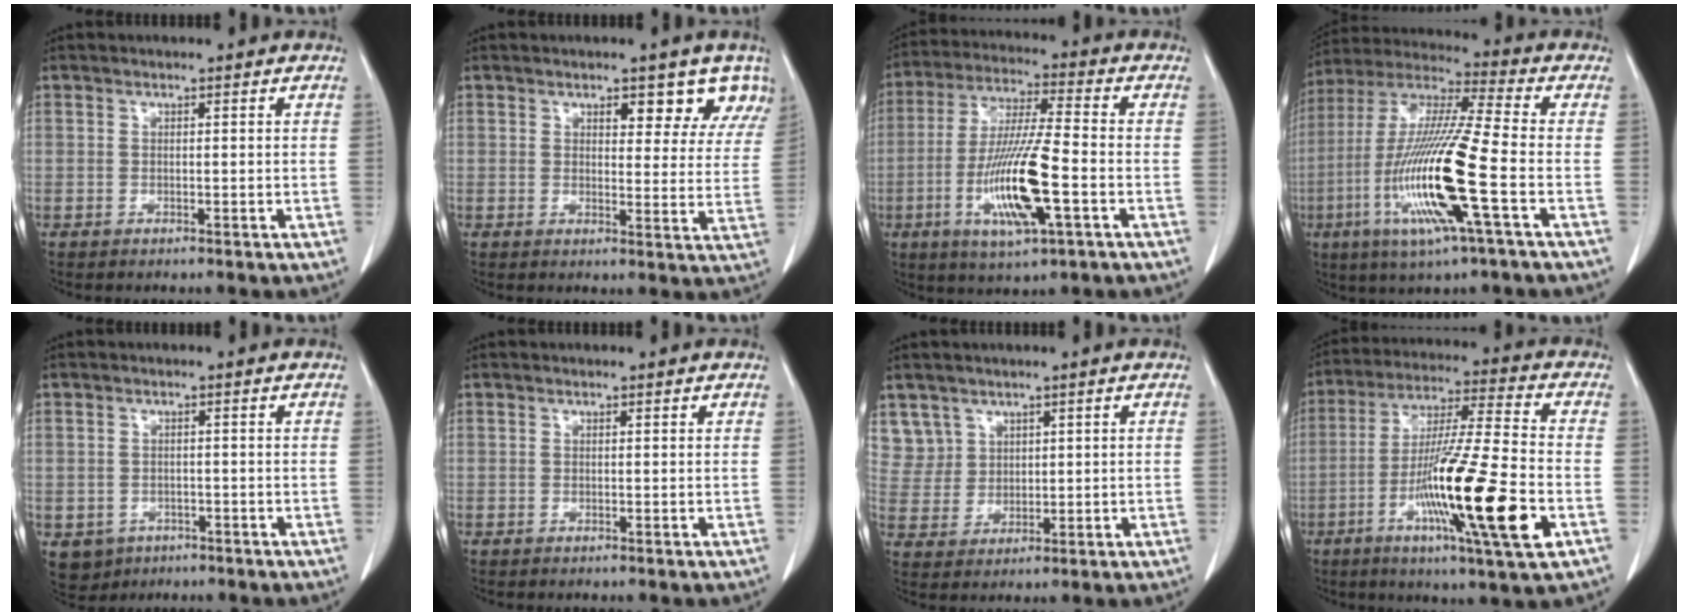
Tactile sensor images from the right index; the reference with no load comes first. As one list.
[{"total": 6.6, "force": [5.0, 3.0, 3.1], "torque": [-0.014, -0.010, 0.048]}, {"total": 14.4, "force": [-4.2, 1.4, 13.7], "torque": [-0.272, -0.016, -0.077]}, {"total": 18.4, "force": [-5.4, 0.4, 17.6], "torque": [-0.366, -0.019, -0.108]}, {"total": 4.6, "force": [-2.2, 4.0, 0.9], "torque": [-0.011, 0.003, -0.027]}, {"total": 0.0}, {"total": 5.6, "force": [3.5, 4.4, -0.3], "torque": [0.014, 0.005, 0.078]}, {"total": 19.6, "force": [-6.1, 0.2, 18.6], "torque": [-0.334, -0.024, -0.108]}]